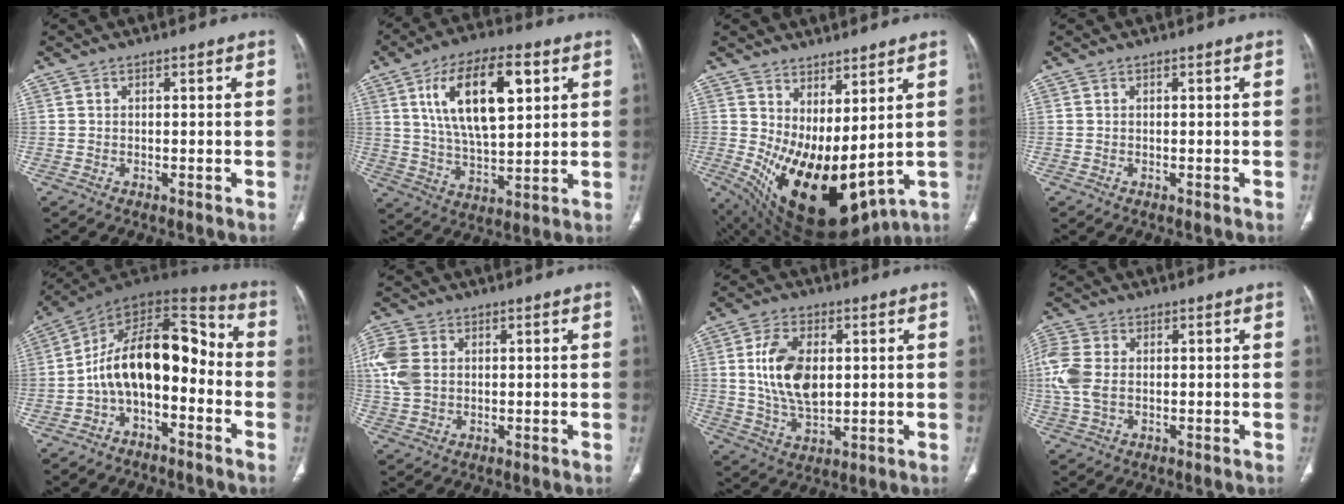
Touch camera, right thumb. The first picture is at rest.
{"total": 17.9, "force": [6.2, 7.9, 14.9], "torque": [-0.240, -0.009, 0.111]}
{"total": 18.5, "force": [1.7, 8.4, 16.4], "torque": [-0.271, -0.041, 0.062]}
{"total": 0.0}
{"total": 16.4, "force": [-3.1, 9.2, 13.2], "torque": [-0.188, 0.084, -0.062]}
{"total": 8.2, "force": [1.5, 6.0, 5.3], "torque": [-0.129, 0.007, 0.032]}
{"total": 12.4, "force": [1.7, 7.2, 9.9], "torque": [-0.179, -0.008, 0.039]}
{"total": 7.9, "force": [0.5, 5.3, 5.9], "torque": [-0.165, 0.011, 0.011]}